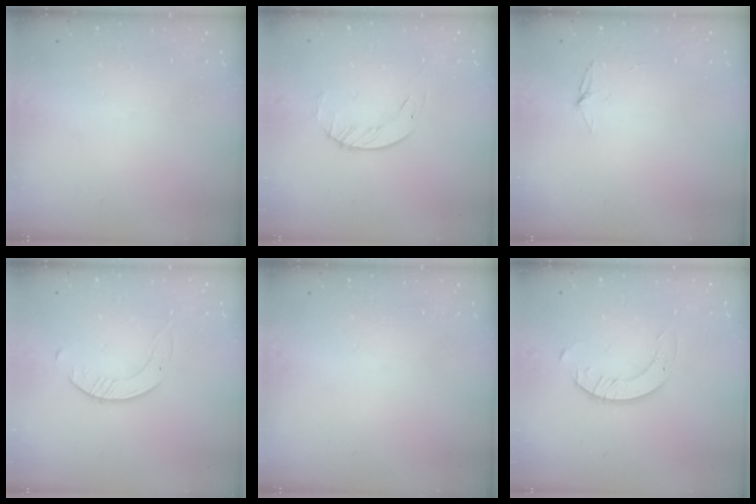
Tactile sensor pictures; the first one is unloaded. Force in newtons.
{"total": 3.4, "press": 3.4, "slide": 0.4}
{"total": 3.8, "press": 3.8, "slide": 0.4}
{"total": 2.6, "press": 2.6, "slide": 0.3}
{"total": 0.0}
{"total": 3.3, "press": 3.3, "slide": 0.3}